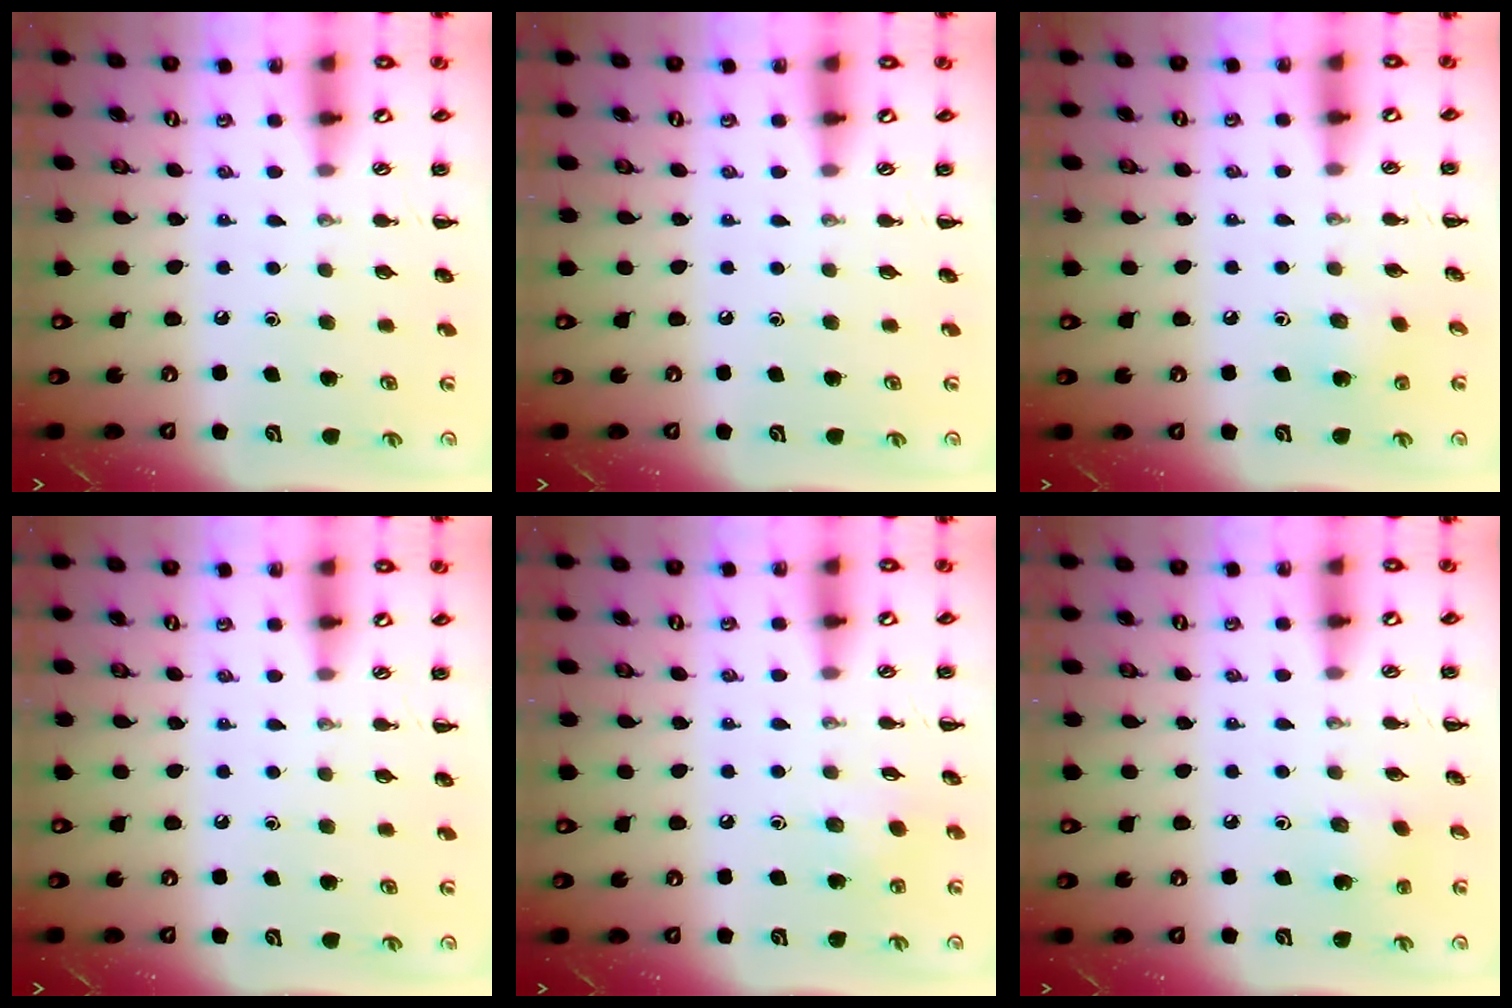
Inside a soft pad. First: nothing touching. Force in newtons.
{"total": 0.0}
{"total": 3.7, "press": 3.5, "slide": 1.0}
{"total": 0.0}
{"total": 3.5, "press": 3.3, "slide": 1.1}
{"total": 1.9, "press": 1.7, "slide": 0.7}